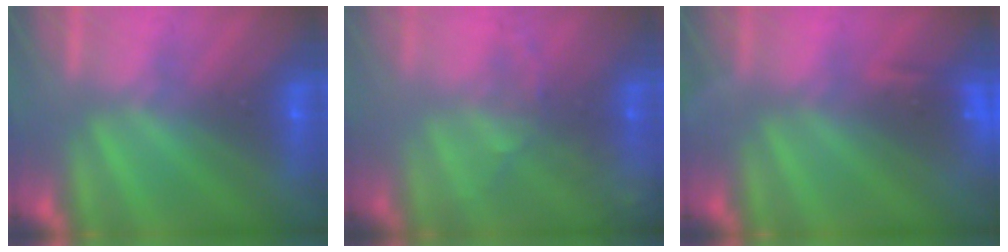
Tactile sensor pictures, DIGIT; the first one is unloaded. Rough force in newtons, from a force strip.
{"total": 7.6}
{"total": 6.6}